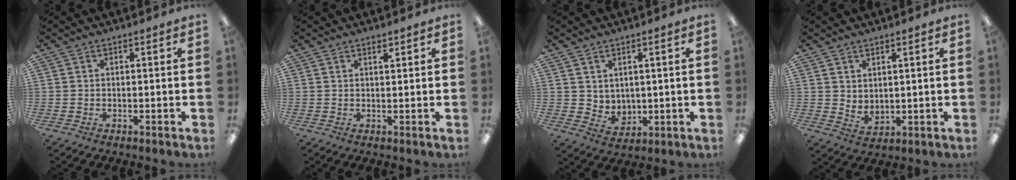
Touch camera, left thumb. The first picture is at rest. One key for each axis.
{"total": 1.3, "fx": 1.1, "fy": 0.2, "fz": 0.6, "tx": -0.013, "ty": -0.001, "tz": 0.020}
{"total": 4.1, "fx": 3.1, "fy": 2.6, "fz": 0.2, "tx": -0.008, "ty": -0.020, "tz": 0.059}
{"total": 3.2, "fx": 2.9, "fy": 1.1, "fz": 0.5, "tx": -0.006, "ty": -0.021, "tz": 0.054}